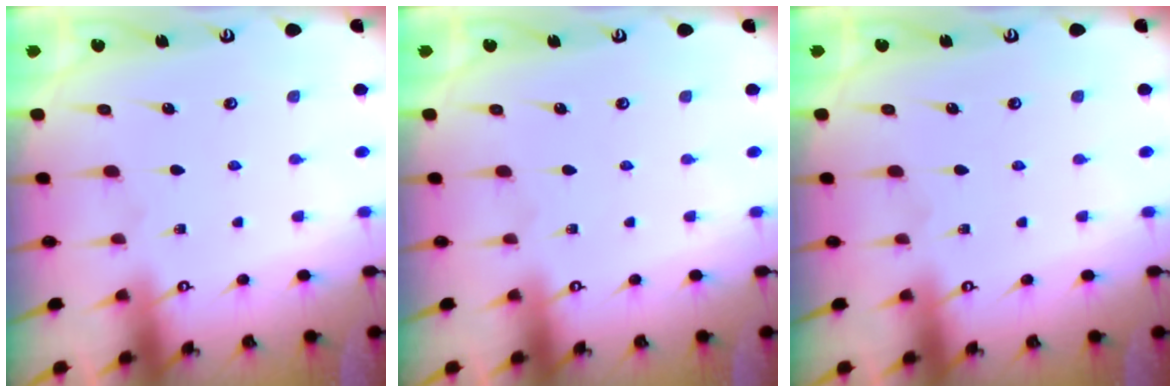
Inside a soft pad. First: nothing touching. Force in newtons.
{"total": 0.0}
{"total": 0.0}